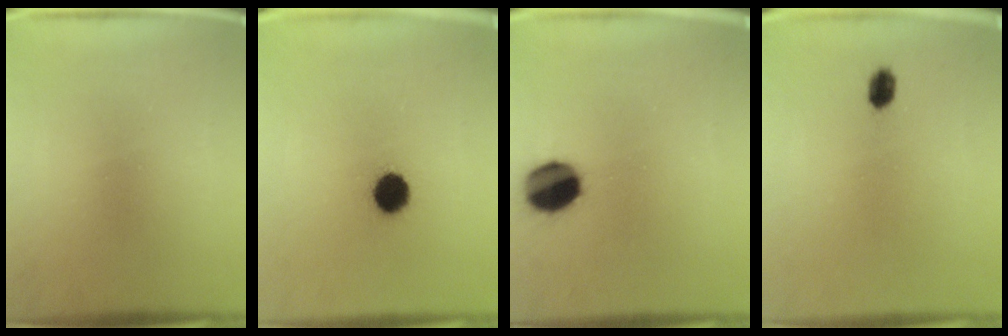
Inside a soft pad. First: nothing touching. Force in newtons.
{"total": 7.5}
{"total": 11.5}
{"total": 2.4}